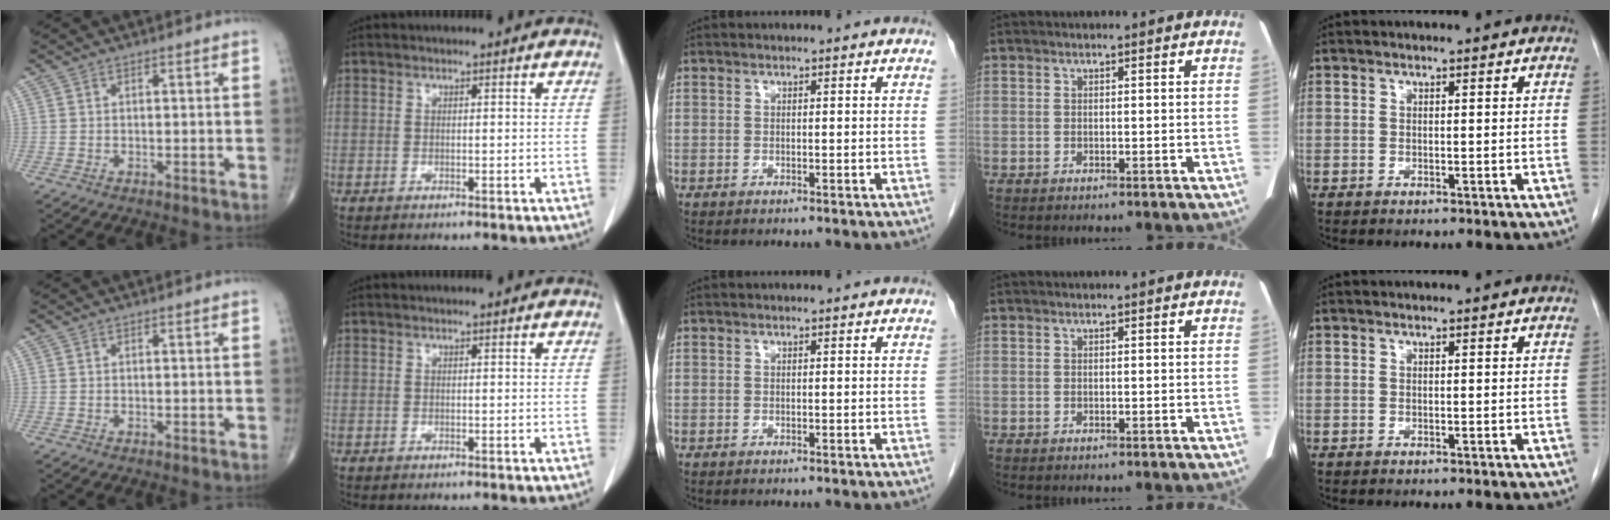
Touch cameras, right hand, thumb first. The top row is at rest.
{}